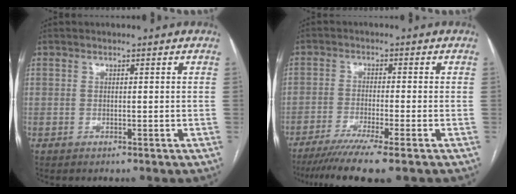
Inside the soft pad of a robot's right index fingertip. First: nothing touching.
{"total": 9.3, "force": [-7.0, -0.9, 6.1], "torque": [-0.093, -0.026, -0.112]}